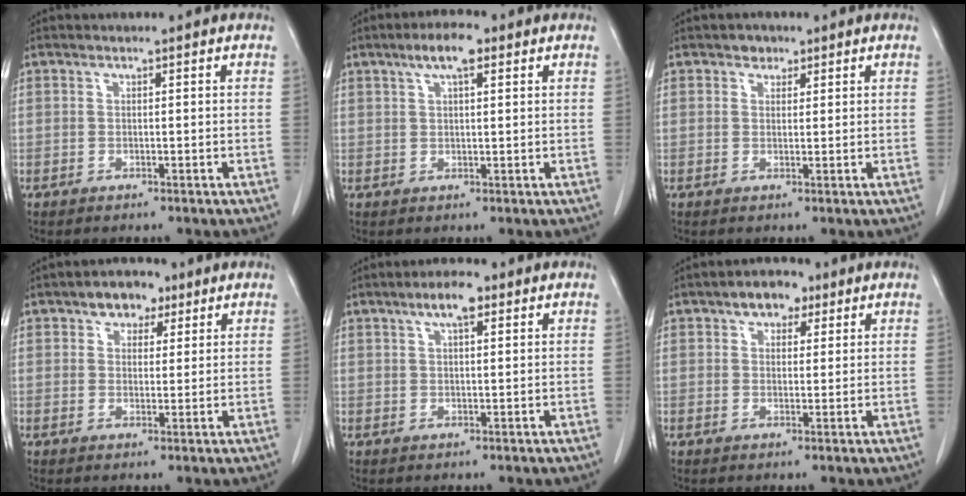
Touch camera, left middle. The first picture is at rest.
{"total": 4.7, "force": [2.6, 1.2, 3.7], "torque": [-0.071, 0.011, 0.043]}
{"total": 1.6, "force": [1.0, 1.2, 0.4], "torque": [-0.004, 0.001, 0.014]}
{"total": 4.7, "force": [2.7, 3.0, 2.3], "torque": [-0.030, 0.015, 0.041]}
{"total": 4.3, "force": [2.5, 1.2, 3.3], "torque": [-0.062, 0.009, 0.041]}
{"total": 4.5, "force": [2.5, 2.7, 2.5], "torque": [-0.034, 0.017, 0.037]}